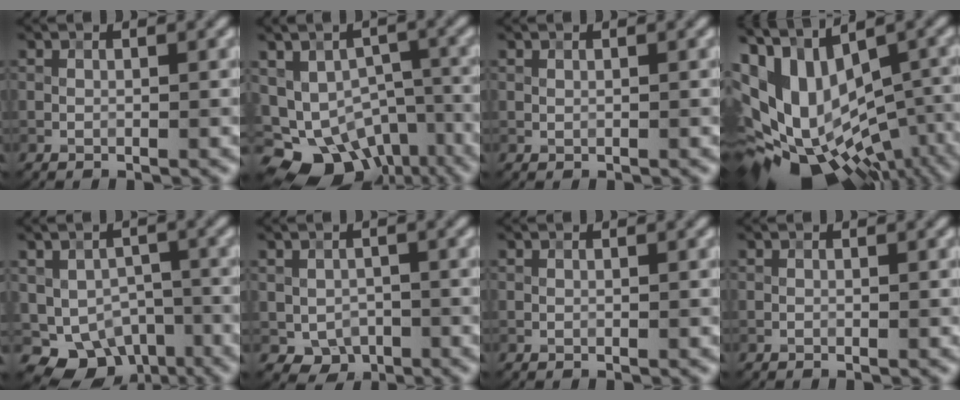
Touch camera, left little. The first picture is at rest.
{"total": 15.4, "force": [-9.1, 10.5, 6.5], "torque": [-0.100, -0.037, -0.104]}
{"total": 0.0}
{"total": 15.1, "force": [-1.2, 9.0, 12.1], "torque": [-0.220, -0.001, 0.014]}
{"total": 7.4, "force": [-4.1, 4.9, 3.7], "torque": [-0.052, -0.011, -0.060]}
{"total": 3.3, "force": [-1.1, 2.6, 1.7], "torque": [-0.023, -0.010, -0.014]}
{"total": 0.0}
{"total": 0.0}